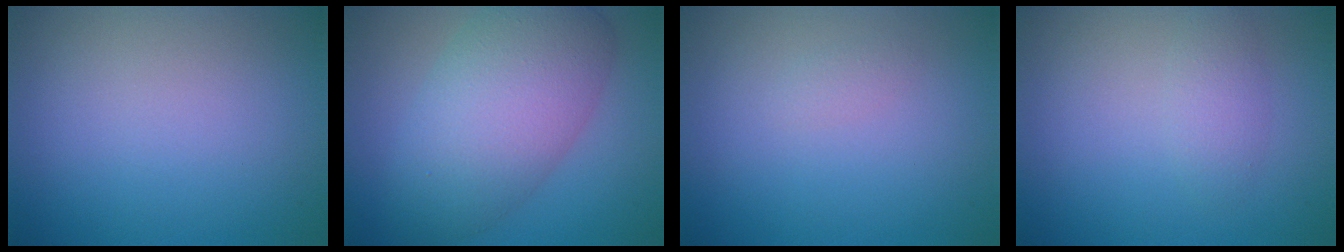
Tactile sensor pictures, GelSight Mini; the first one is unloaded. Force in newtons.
{"total": 8.4, "press": 8.3, "slide": 0.4}
{"total": 0.6, "press": 0.6, "slide": 0.0}
{"total": 1.7, "press": 1.7, "slide": 0.0}